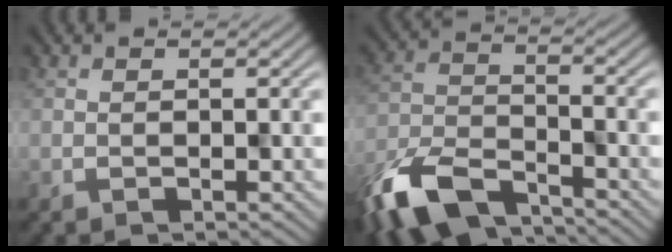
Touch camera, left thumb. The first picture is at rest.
{"total": 10.3, "force": [-9.2, 2.7, 3.6], "torque": [-0.080, -0.012, -0.162]}